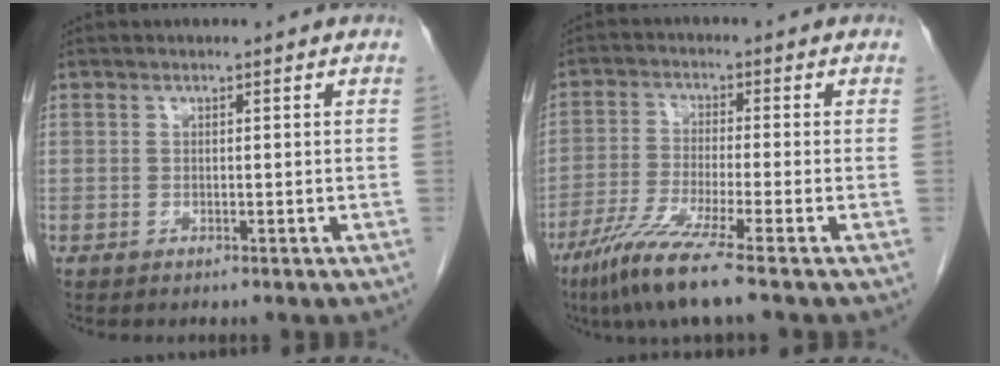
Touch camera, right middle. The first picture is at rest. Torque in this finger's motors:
{"motor_torque": [1.20, -0.94, 0.31, 0.09]}